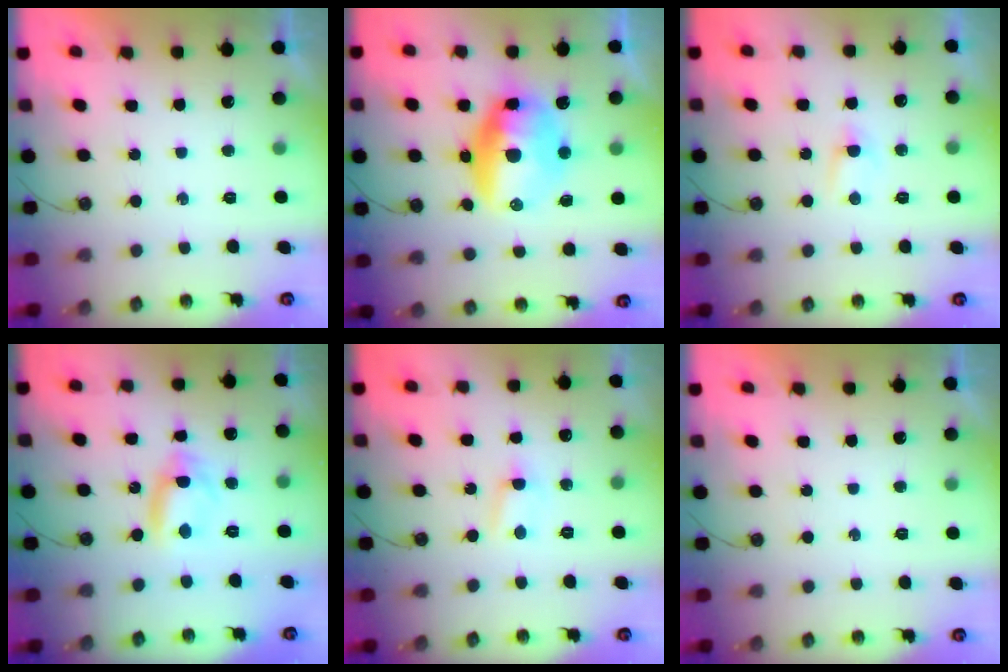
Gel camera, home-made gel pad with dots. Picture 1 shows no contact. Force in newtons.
{"total": 14.5, "press": 13.9, "slide": 4.0}
{"total": 3.0, "press": 2.9, "slide": 0.3}
{"total": 7.6, "press": 6.9, "slide": 3.2}
{"total": 3.2, "press": 3.2, "slide": 0.4}
{"total": 0.0}